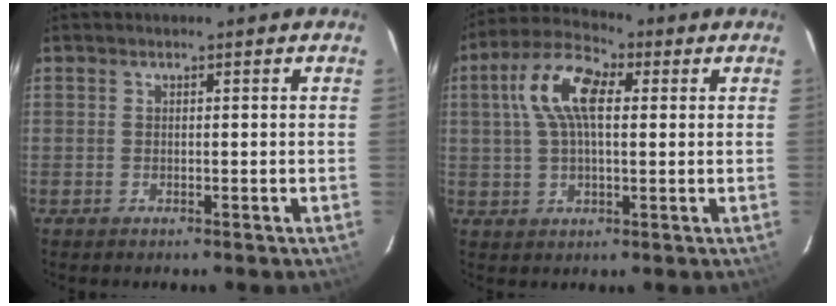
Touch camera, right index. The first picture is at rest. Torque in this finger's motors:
{"motor_torque": [0.68, -0.11, 0.76, 0.16]}